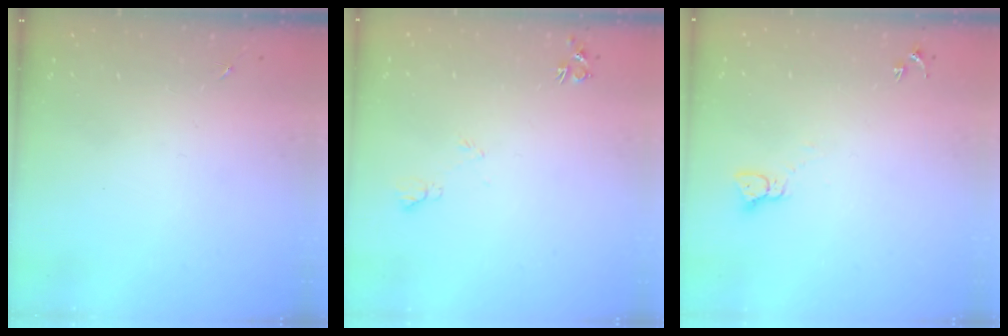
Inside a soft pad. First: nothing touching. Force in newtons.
{"total": 5.2, "press": 5.1, "slide": 1.0}
{"total": 2.3, "press": 2.3, "slide": 0.3}